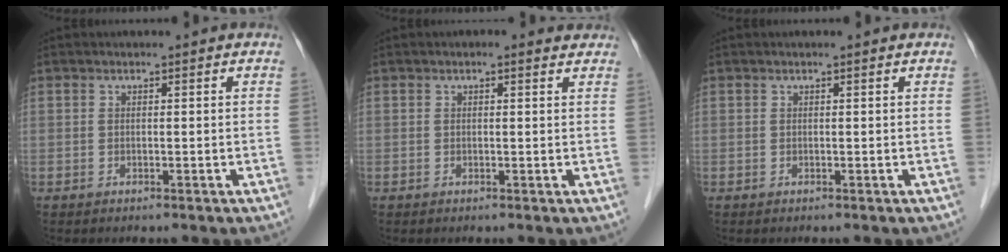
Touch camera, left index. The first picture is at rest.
{"total": 1.8, "force": [1.3, 0.7, 0.9], "torque": [-0.013, 0.010, 0.011]}
{"total": 0.0}